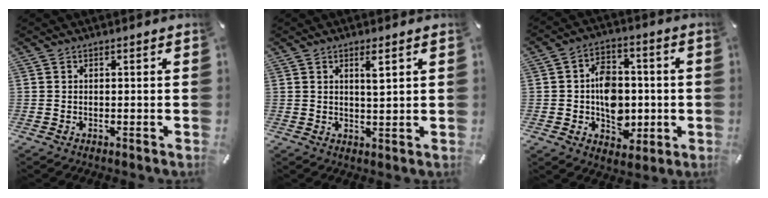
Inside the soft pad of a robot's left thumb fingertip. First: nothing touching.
{"total": 3.5, "force": [1.7, 0.5, 3.0], "torque": [-0.057, -0.002, 0.025]}
{"total": 10.6, "force": [-1.2, 8.4, 6.3], "torque": [-0.088, 0.019, -0.013]}